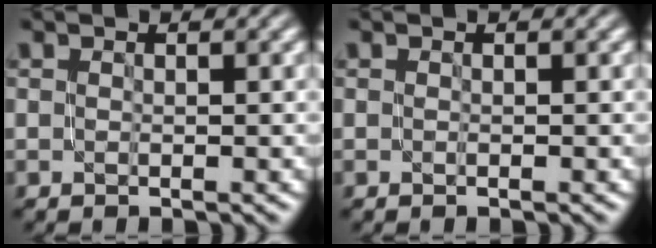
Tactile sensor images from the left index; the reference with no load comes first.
{"total": 0.0}